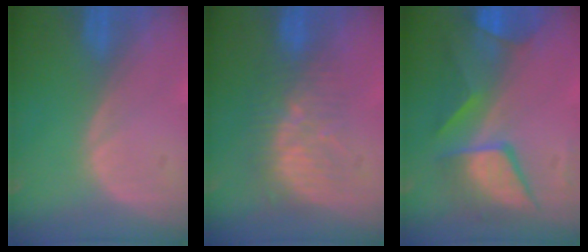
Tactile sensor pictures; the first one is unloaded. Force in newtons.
{"total": 8.6, "press": 7.4, "slide": 4.3}
{"total": 8.9, "press": 8.8, "slide": 0.7}